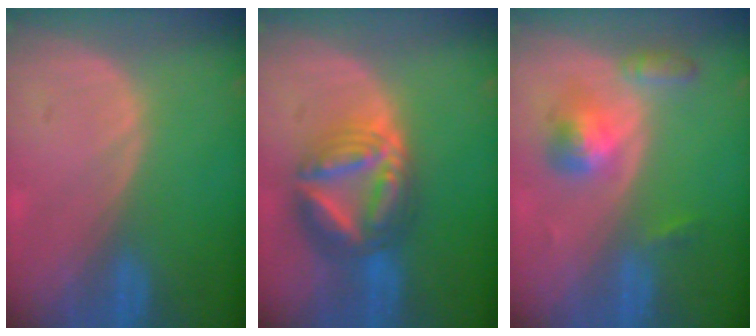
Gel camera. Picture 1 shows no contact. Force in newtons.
{"total": 9.2, "press": 9.1, "slide": 0.9}
{"total": 5.2, "press": 4.9, "slide": 1.7}